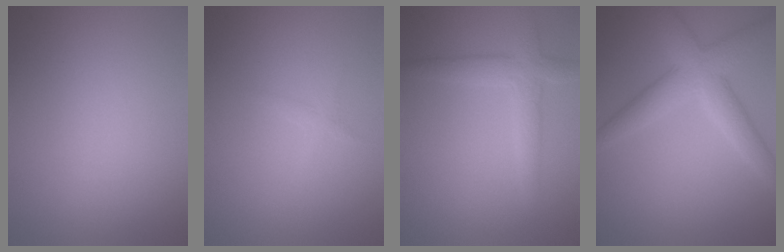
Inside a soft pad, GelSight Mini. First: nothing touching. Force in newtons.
{"total": 0.7, "press": 0.7, "slide": 0.0}
{"total": 3.1, "press": 3.1, "slide": 0.2}
{"total": 4.9, "press": 4.9, "slide": 0.1}